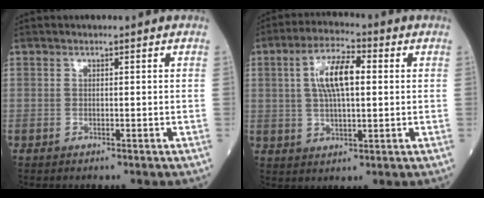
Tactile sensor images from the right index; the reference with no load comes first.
{"total": 8.8, "force": [1.7, 2.7, 8.2], "torque": [-0.159, 0.017, 0.030]}